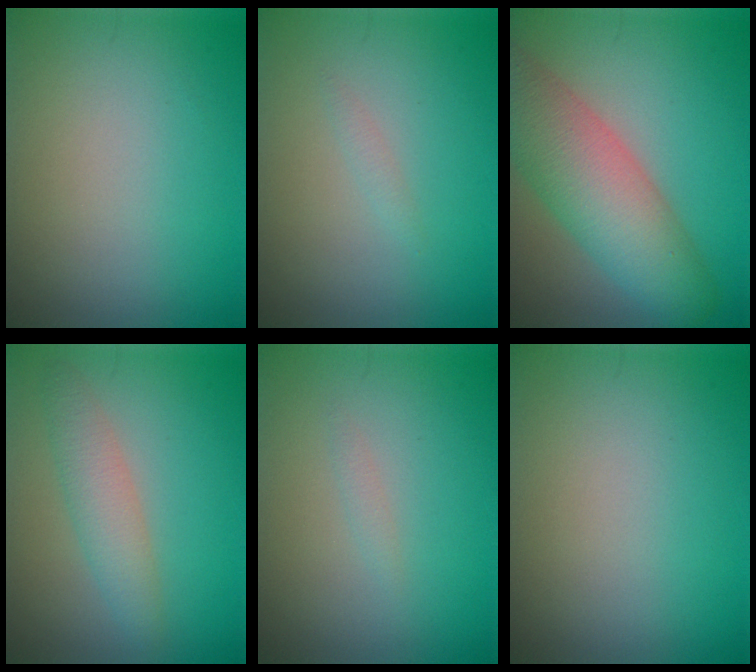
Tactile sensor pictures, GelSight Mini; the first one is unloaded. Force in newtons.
{"total": 0.6, "press": 0.6, "slide": 0.1}
{"total": 8.1, "press": 8.1, "slide": 0.4}
{"total": 2.9, "press": 2.9, "slide": 0.1}
{"total": 0.6, "press": 0.6, "slide": 0.0}
{"total": 0.0}